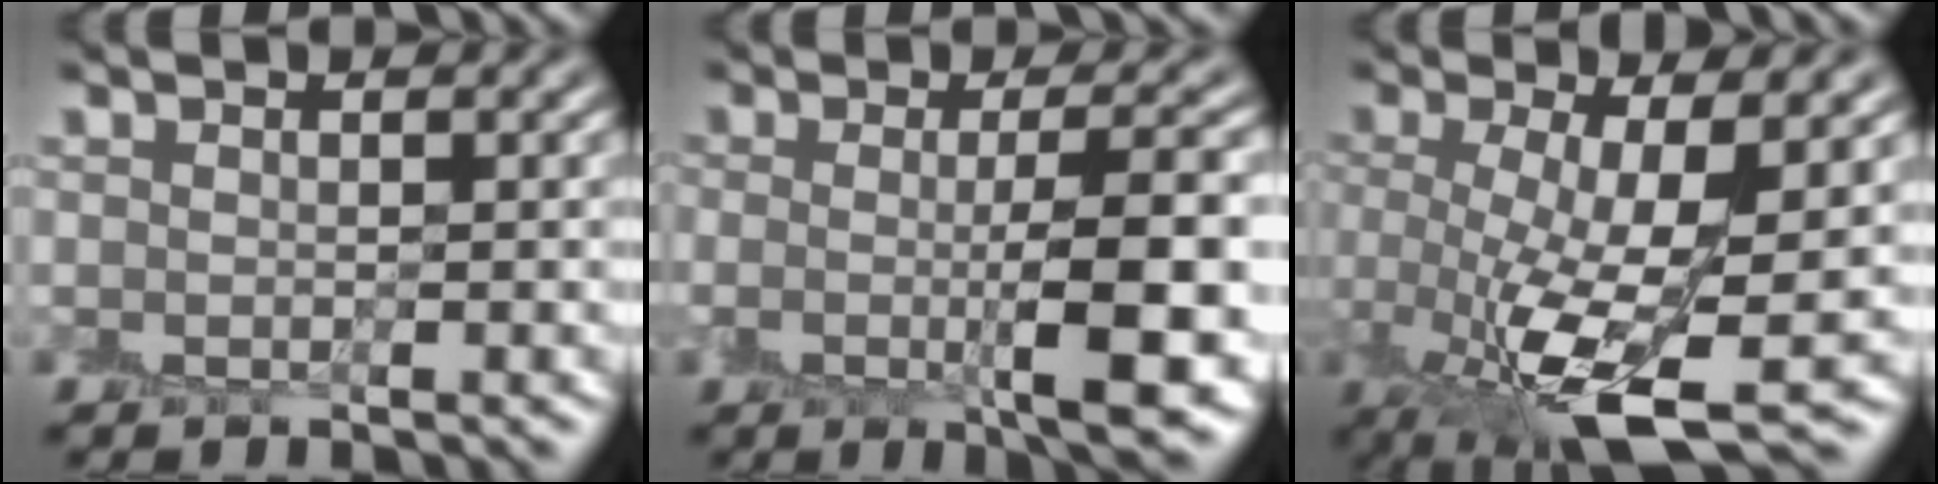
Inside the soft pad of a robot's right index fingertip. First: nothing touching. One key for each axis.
{"total": 7.2, "fx": -0.7, "fy": 1.7, "fz": 6.9, "tx": -0.097, "ty": -0.006, "tz": -0.008}
{"total": 9.8, "fx": -1.4, "fy": 3.0, "fz": 9.2, "tx": -0.166, "ty": -0.017, "tz": -0.015}